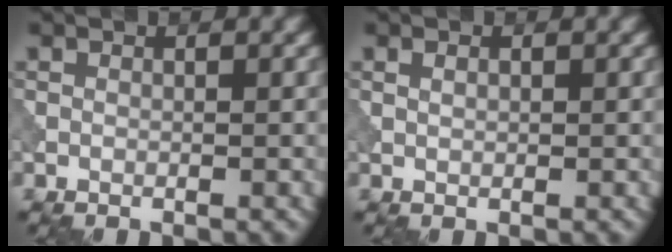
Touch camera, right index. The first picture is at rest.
{"total": 0.7, "force": [0.3, 0.3, 0.5], "torque": [-0.012, 0.002, 0.005]}